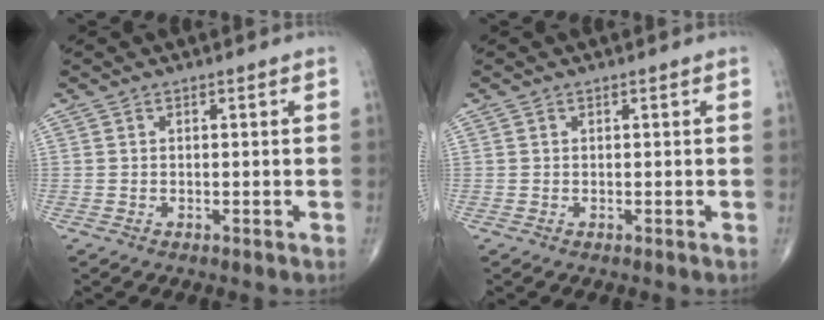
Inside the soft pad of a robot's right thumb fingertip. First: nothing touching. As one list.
[{"total": 0.0}]